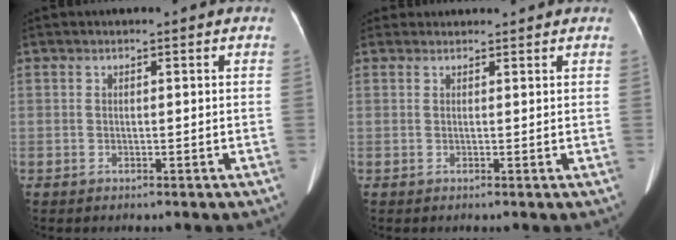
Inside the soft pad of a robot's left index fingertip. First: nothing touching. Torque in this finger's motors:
{"motor_torque": [1.02, -1.12, 0.28, 0.21]}